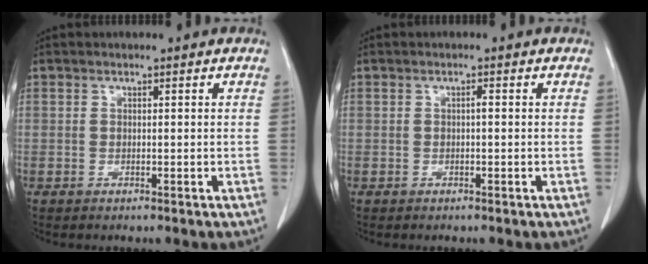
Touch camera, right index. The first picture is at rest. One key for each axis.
{"total": 0.6, "fx": -0.1, "fy": 0.1, "fz": 0.6, "tx": -0.010, "ty": 0.002, "tz": 0.000}